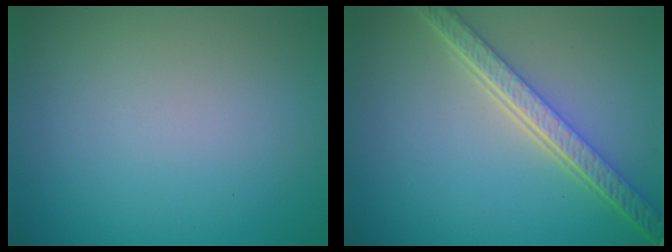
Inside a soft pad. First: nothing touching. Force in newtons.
{"total": 5.4, "press": 4.1, "slide": 3.5}